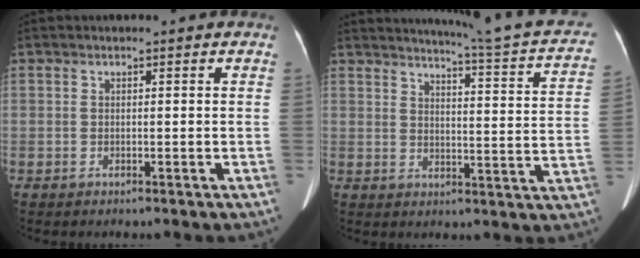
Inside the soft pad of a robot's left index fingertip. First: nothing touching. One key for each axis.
{"total": 17.5, "fx": 15.8, "fy": 0.4, "fz": 7.4, "tx": -0.098, "ty": -0.056, "tz": 0.175}